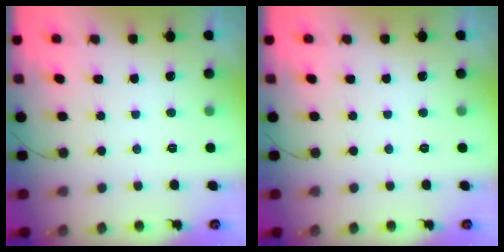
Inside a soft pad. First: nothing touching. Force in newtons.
{"total": 0.0}